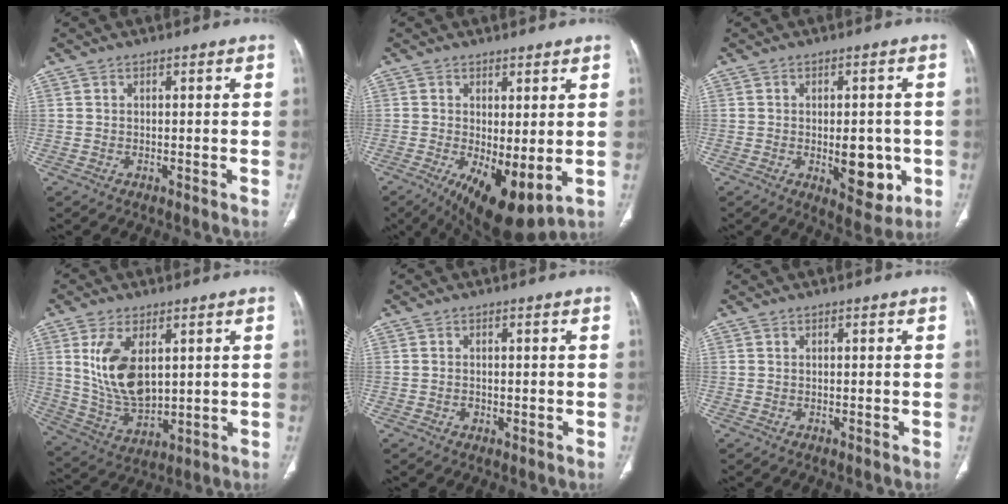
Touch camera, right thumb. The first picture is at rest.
{"total": 10.8, "force": [-1.8, 4.3, 9.8], "torque": [-0.157, -0.023, -0.012]}
{"total": 9.0, "force": [-1.8, 4.6, 7.5], "torque": [-0.069, -0.007, -0.011]}
{"total": 13.2, "force": [3.5, 7.2, 10.5], "torque": [-0.194, -0.020, 0.082]}
{"total": 1.3, "force": [-0.3, 1.0, 0.7], "torque": [-0.009, 0.002, -0.003]}
{"total": 0.0}